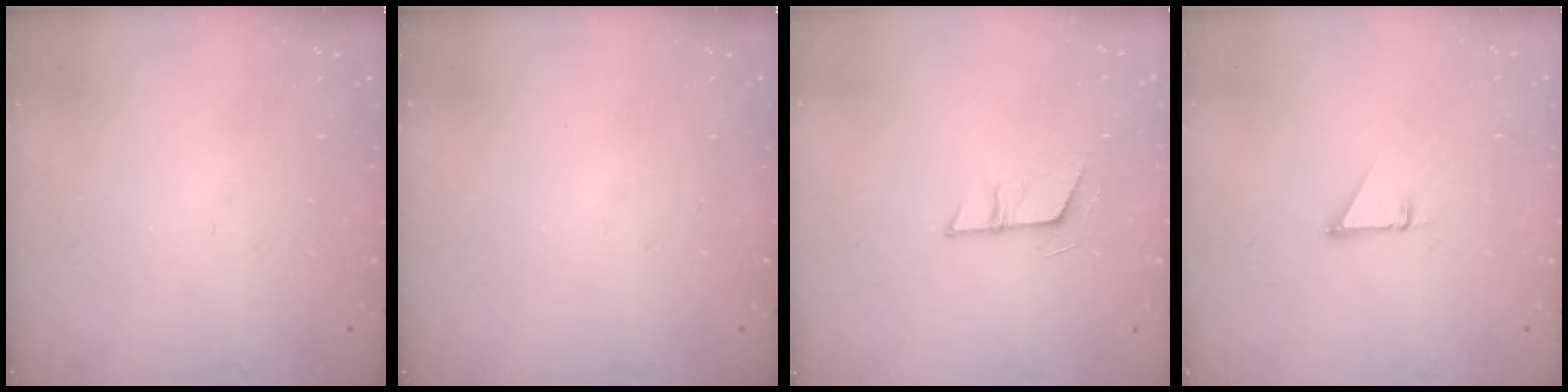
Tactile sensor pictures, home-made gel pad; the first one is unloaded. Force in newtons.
{"total": 0.0}
{"total": 6.6, "press": 6.6, "slide": 0.4}
{"total": 1.0, "press": 1.0, "slide": 0.1}